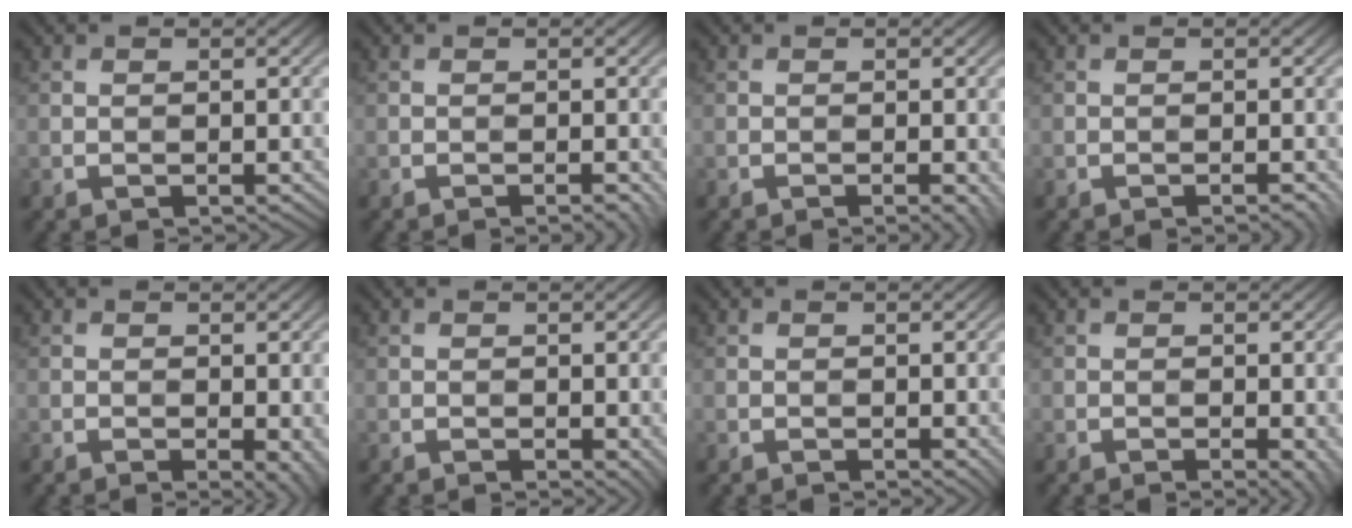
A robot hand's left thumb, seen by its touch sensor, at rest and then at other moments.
{"total": 1.1, "force": [-0.5, 0.1, 0.9], "torque": [-0.010, 0.000, -0.010]}
{"total": 1.4, "force": [-0.5, 0.2, 1.3], "torque": [-0.015, -0.001, -0.010]}
{"total": 0.8, "force": [-0.5, 0.1, 0.6], "torque": [-0.009, 0.000, -0.010]}
{"total": 2.3, "force": [-0.7, 0.8, 2.0], "torque": [-0.025, -0.006, -0.008]}
{"total": 1.2, "force": [-0.2, 0.6, 1.0], "torque": [-0.015, -0.007, -0.003]}
{"total": 0.7, "force": [-0.1, 0.3, 0.6], "torque": [-0.009, -0.004, -0.002]}
{"total": 1.7, "force": [-0.6, 0.3, 1.5], "torque": [-0.021, -0.003, -0.009]}